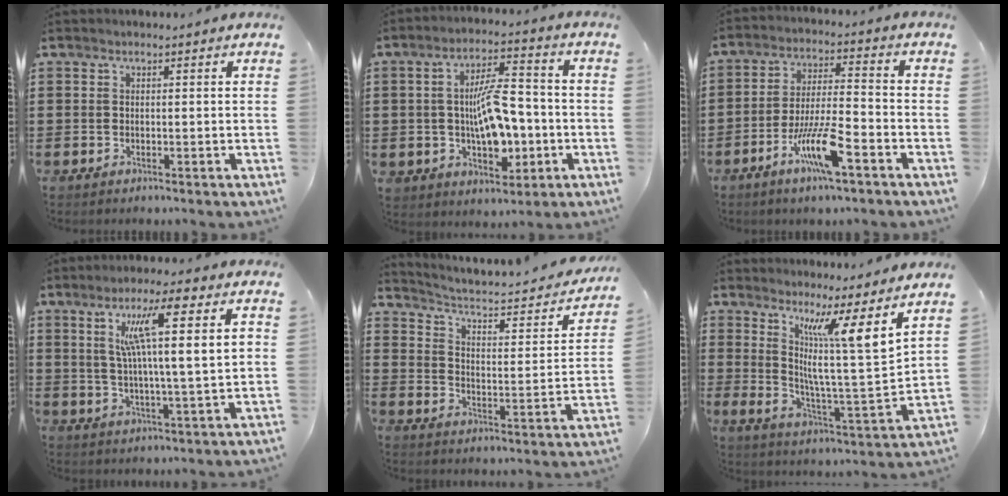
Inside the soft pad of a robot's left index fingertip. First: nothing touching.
{"total": 9.6, "force": [-1.2, 4.9, 8.1], "torque": [-0.146, 0.008, -0.026]}
{"total": 9.8, "force": [-5.3, 2.0, 8.0], "torque": [-0.165, 0.003, -0.102]}
{"total": 11.1, "force": [4.1, 1.2, 10.3], "torque": [-0.189, 0.006, 0.061]}
{"total": 3.0, "force": [2.2, 0.9, 1.8], "torque": [-0.051, -0.025, 0.025]}
{"total": 11.2, "force": [7.7, -0.3, 8.2], "torque": [-0.156, -0.055, 0.118]}